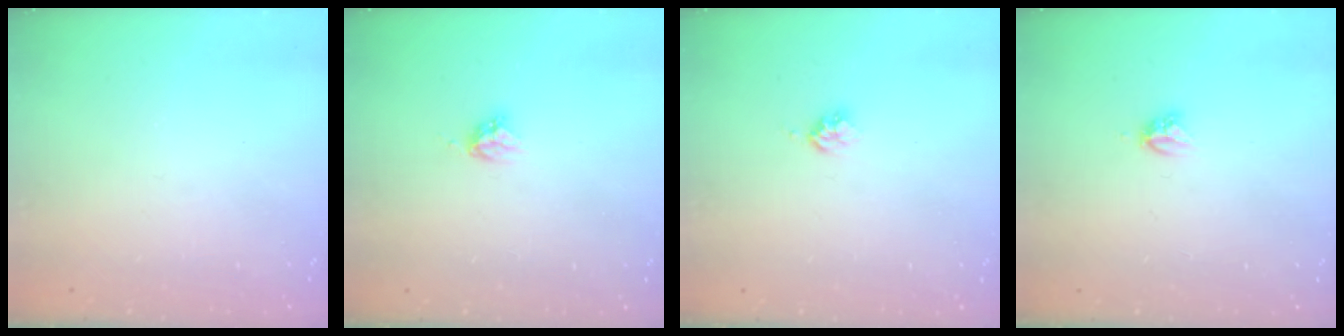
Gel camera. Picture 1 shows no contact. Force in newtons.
{"total": 3.9, "press": 3.9, "slide": 0.1}
{"total": 2.5, "press": 2.5, "slide": 0.3}
{"total": 3.9, "press": 3.9, "slide": 0.4}